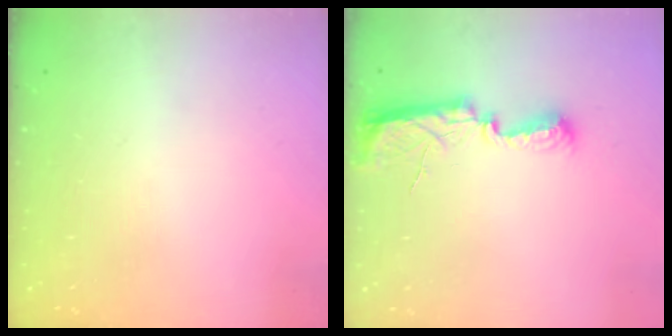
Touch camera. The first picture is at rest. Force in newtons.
{"total": 10.5, "press": 9.0, "slide": 5.3}